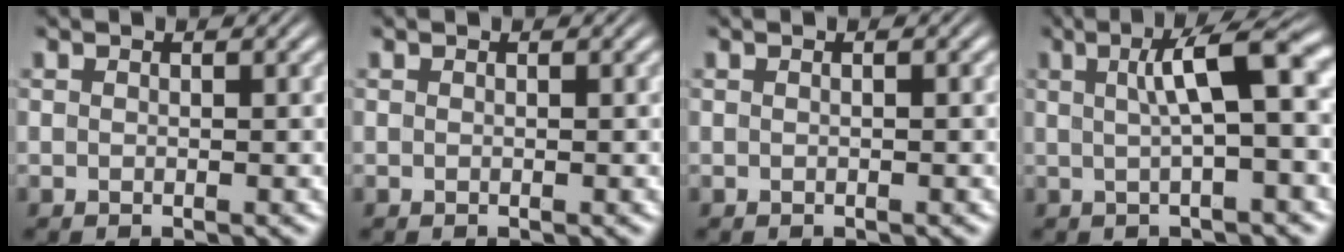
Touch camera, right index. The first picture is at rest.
{"total": 0.0}
{"total": 0.0}
{"total": 5.1, "force": [0.7, 0.8, 5.0], "torque": [-0.072, 0.021, 0.013]}